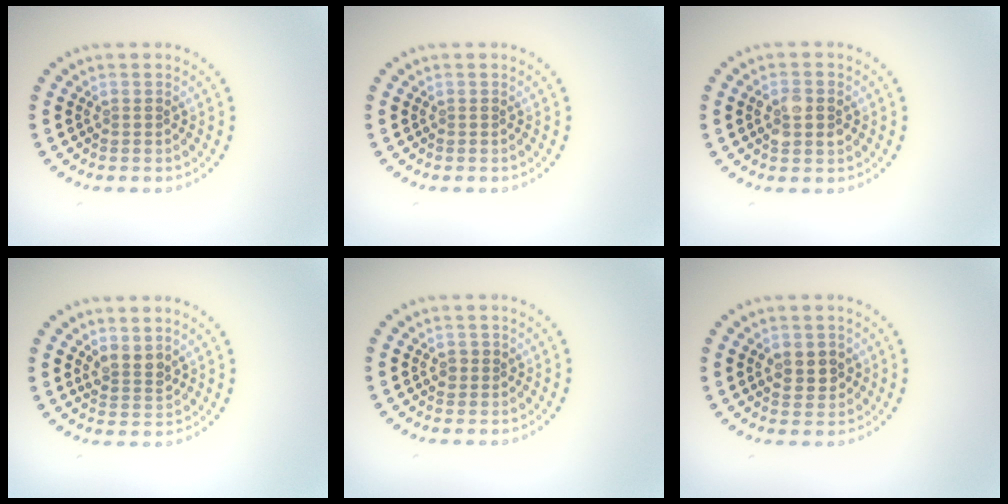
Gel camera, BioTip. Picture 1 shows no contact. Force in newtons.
{"total": 0.0}
{"total": 2.7, "press": 2.7, "slide": 0.2}
{"total": 2.0, "press": 1.7, "slide": 1.1}
{"total": 0.9, "press": 0.9, "slide": 0.3}
{"total": 2.6, "press": 2.5, "slide": 0.6}